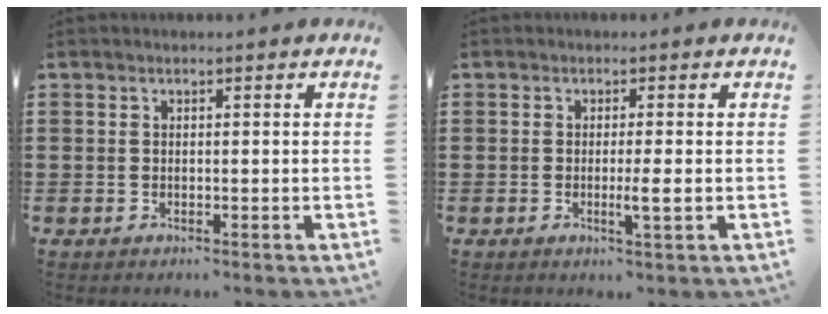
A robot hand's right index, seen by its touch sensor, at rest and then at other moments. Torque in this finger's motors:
{"motor_torque": [0.80, 0.65, 0.35, 0.11]}